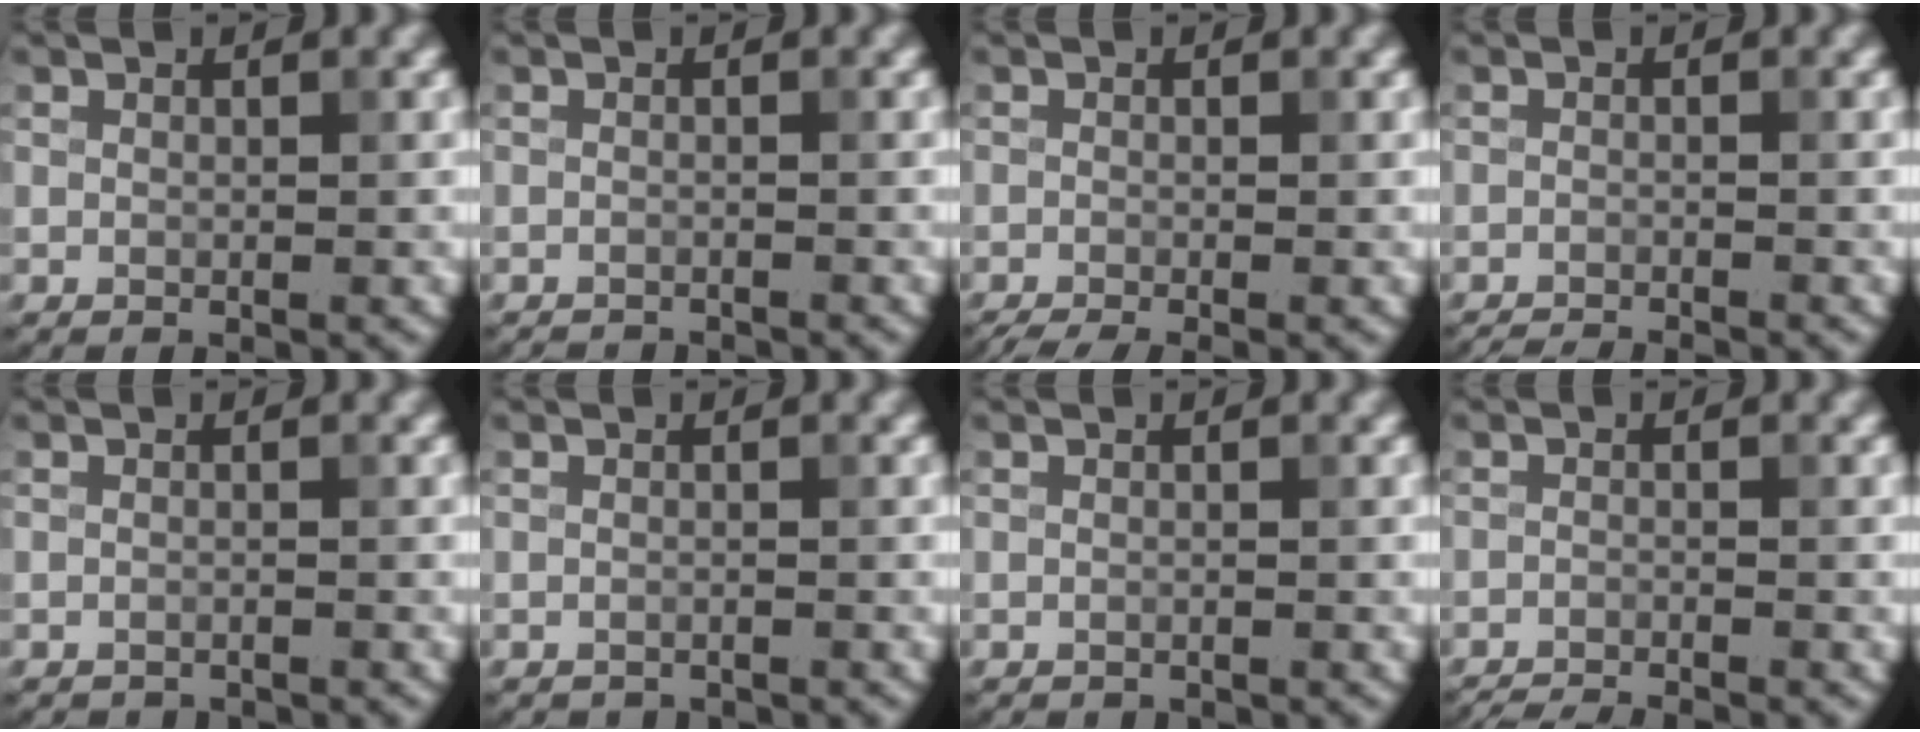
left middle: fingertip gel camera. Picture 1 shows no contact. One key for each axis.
{"total": 2.4, "fx": -2.3, "fy": 0.2, "fz": 0.4, "tx": -0.001, "ty": -0.009, "tz": -0.034}
{"total": 3.0, "fx": -2.2, "fy": 0.6, "fz": 2.0, "tx": -0.026, "ty": -0.011, "tz": -0.042}
{"total": 3.6, "fx": -3.4, "fy": 0.4, "fz": 0.9, "tx": -0.016, "ty": -0.012, "tz": -0.054}
{"total": 1.8, "fx": -1.8, "fy": 0.1, "fz": 0.0, "tx": 0.005, "ty": -0.007, "tz": -0.025}
{"total": 1.5, "fx": -1.5, "fy": 0.1, "fz": -0.1, "tx": 0.004, "ty": -0.007, "tz": -0.023}
{"total": 0.8, "fx": -0.8, "fy": 0.0, "fz": 0.0, "tx": 0.004, "ty": -0.005, "tz": -0.014}
{"total": 4.2, "fx": -4.0, "fy": 0.4, "fz": 1.2, "tx": -0.019, "ty": -0.017, "tz": -0.065}